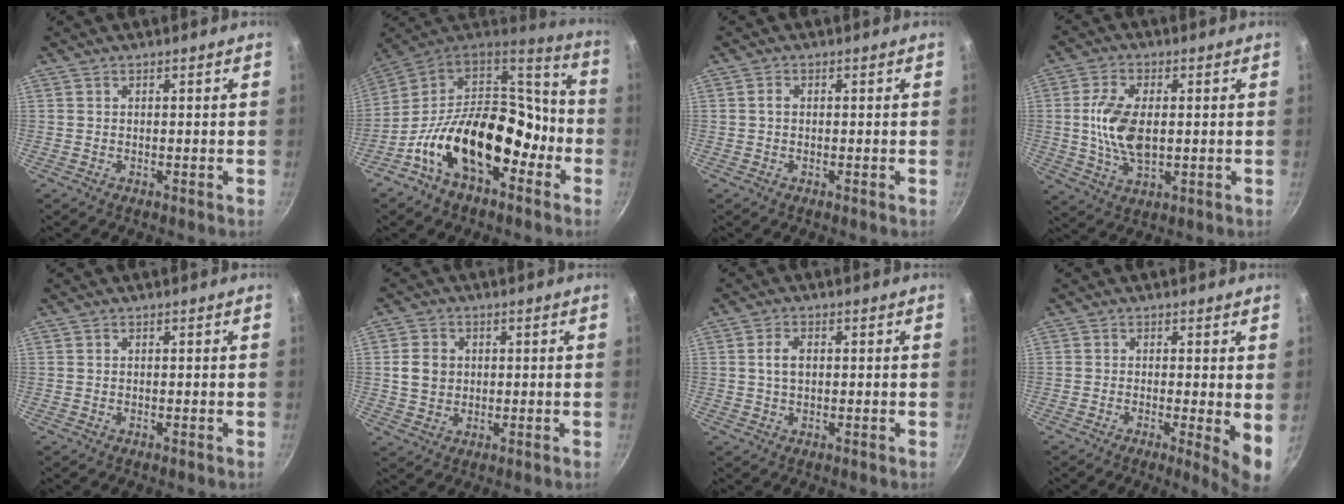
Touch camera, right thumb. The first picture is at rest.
{"total": 23.4, "force": [-7.5, 14.3, 17.0], "torque": [-0.244, 0.075, -0.136]}
{"total": 1.0, "force": [0.0, 0.7, 0.7], "torque": [-0.012, 0.005, 0.000]}
{"total": 10.4, "force": [0.4, 5.7, 8.7], "torque": [-0.167, 0.000, 0.009]}
{"total": 0.0}
{"total": 5.5, "force": [0.6, 4.7, 2.8], "torque": [-0.035, 0.004, 0.010]}
{"total": 3.3, "force": [0.4, 2.0, 2.6], "torque": [-0.041, 0.005, 0.007]}
{"total": 5.8, "force": [-0.4, 0.9, 5.7], "torque": [-0.077, -0.016, -0.005]}